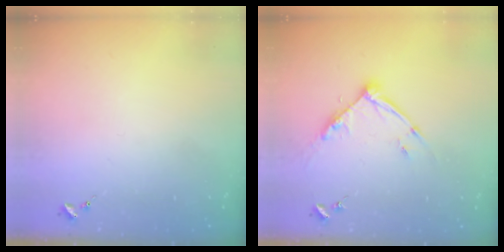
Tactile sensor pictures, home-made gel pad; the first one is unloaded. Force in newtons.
{"total": 10.3, "press": 10.2, "slide": 0.9}